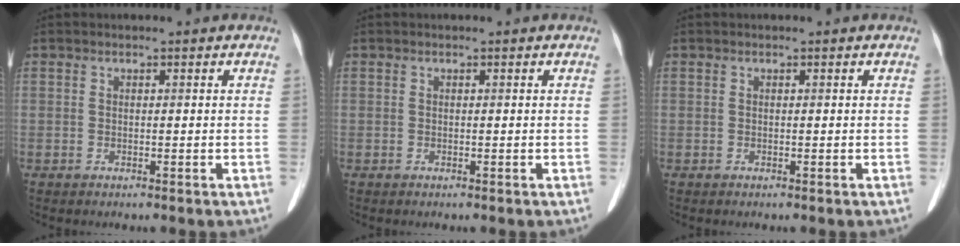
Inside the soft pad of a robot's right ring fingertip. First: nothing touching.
{"total": 0.0}
{"total": 0.0}